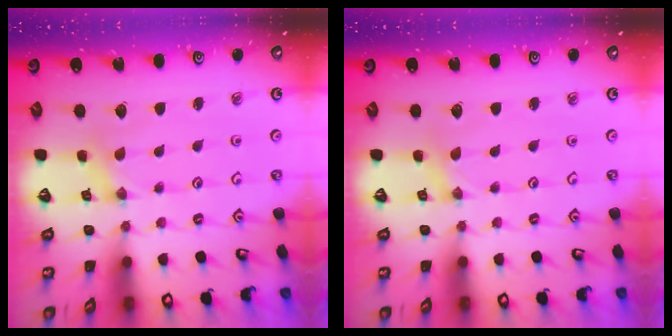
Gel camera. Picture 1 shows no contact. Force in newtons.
{"total": 0.0}